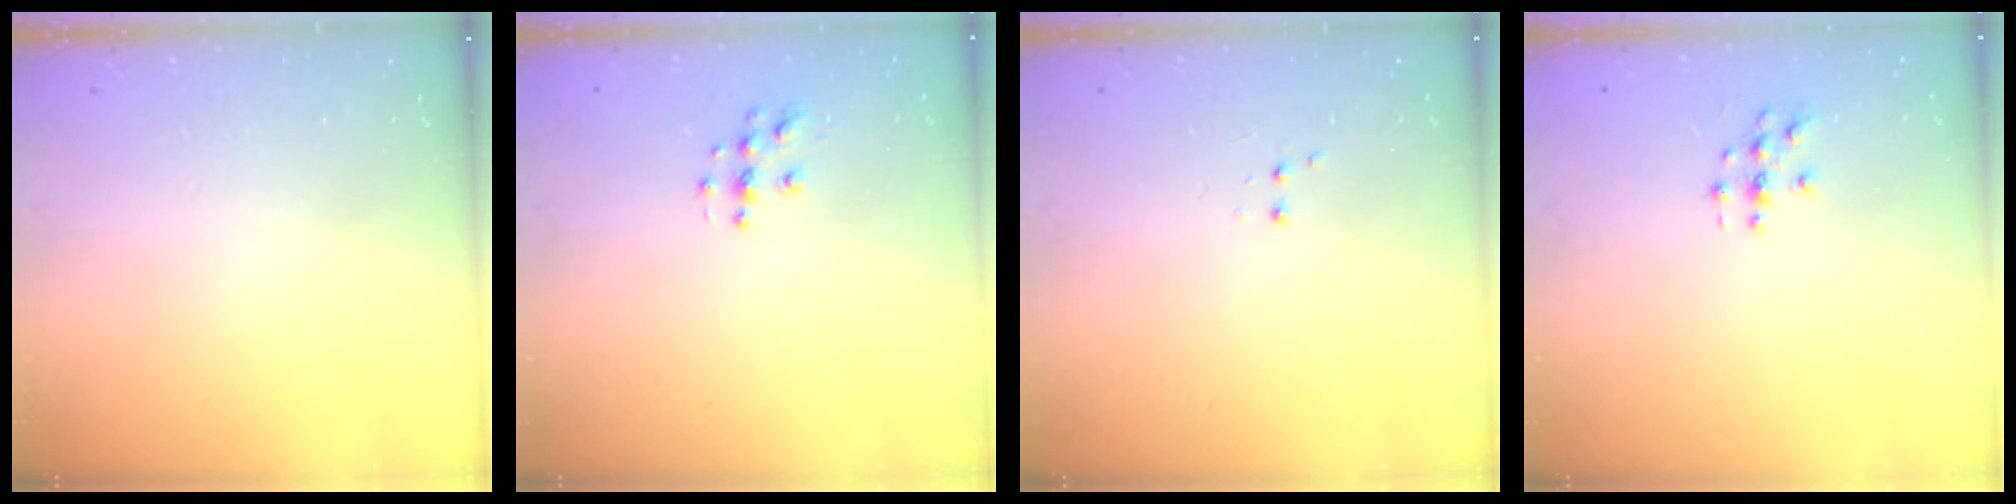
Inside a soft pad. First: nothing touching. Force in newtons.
{"total": 4.8, "press": 4.8, "slide": 0.3}
{"total": 2.8, "press": 2.8, "slide": 0.6}
{"total": 2.8, "press": 2.8, "slide": 0.3}